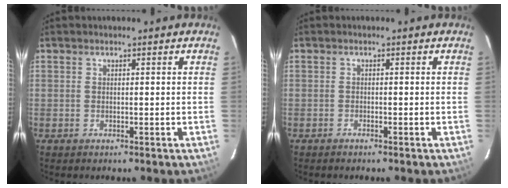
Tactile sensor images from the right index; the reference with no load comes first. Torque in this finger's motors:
{"motor_torque": [-0.07, -0.05, 0.04, 0.01]}